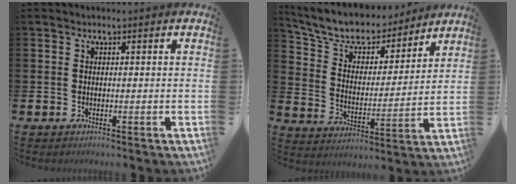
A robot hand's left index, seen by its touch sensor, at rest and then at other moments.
{"total": 8.8, "force": [7.9, 3.1, 2.3], "torque": [-0.088, -0.052, 0.141]}